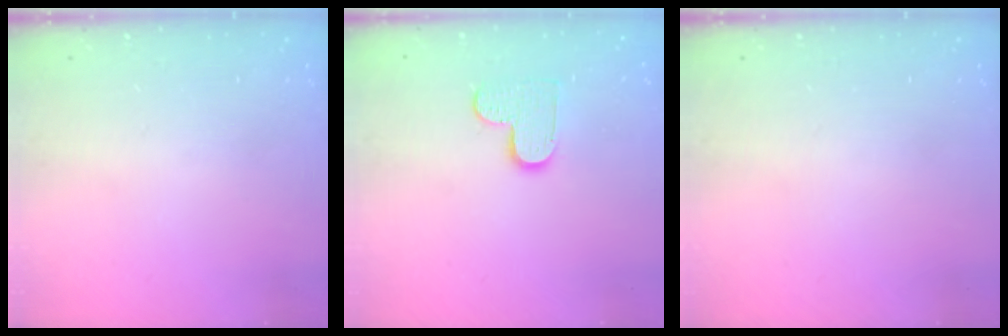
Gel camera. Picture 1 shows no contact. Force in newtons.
{"total": 8.2, "press": 8.1, "slide": 0.2}
{"total": 0.0}